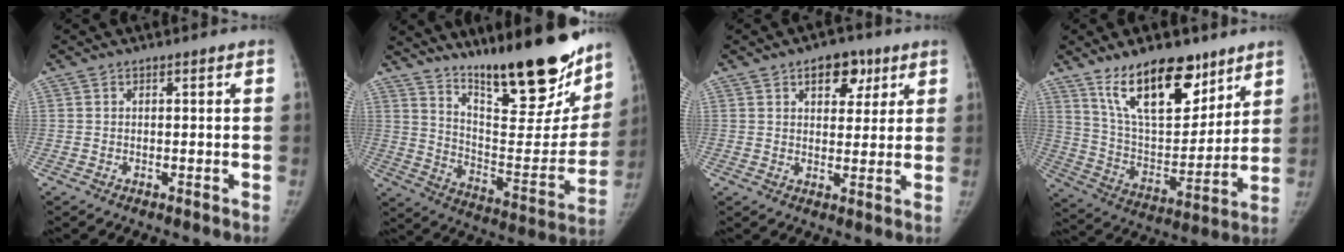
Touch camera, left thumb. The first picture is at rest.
{"total": 26.3, "force": [19.3, 6.7, 16.6], "torque": [-0.204, -0.111, 0.296]}
{"total": 7.1, "force": [3.6, 4.5, 4.1], "torque": [-0.021, -0.012, 0.048]}
{"total": 19.2, "force": [12.6, 8.6, 11.8], "torque": [-0.143, -0.074, 0.227]}